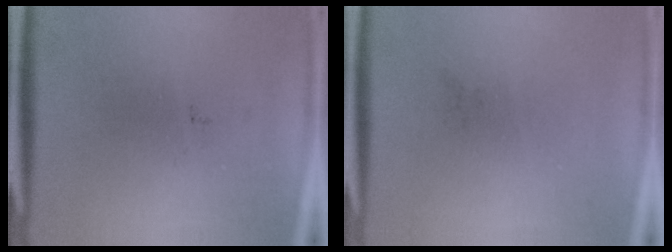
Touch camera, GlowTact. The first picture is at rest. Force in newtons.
{"total": 0.0}